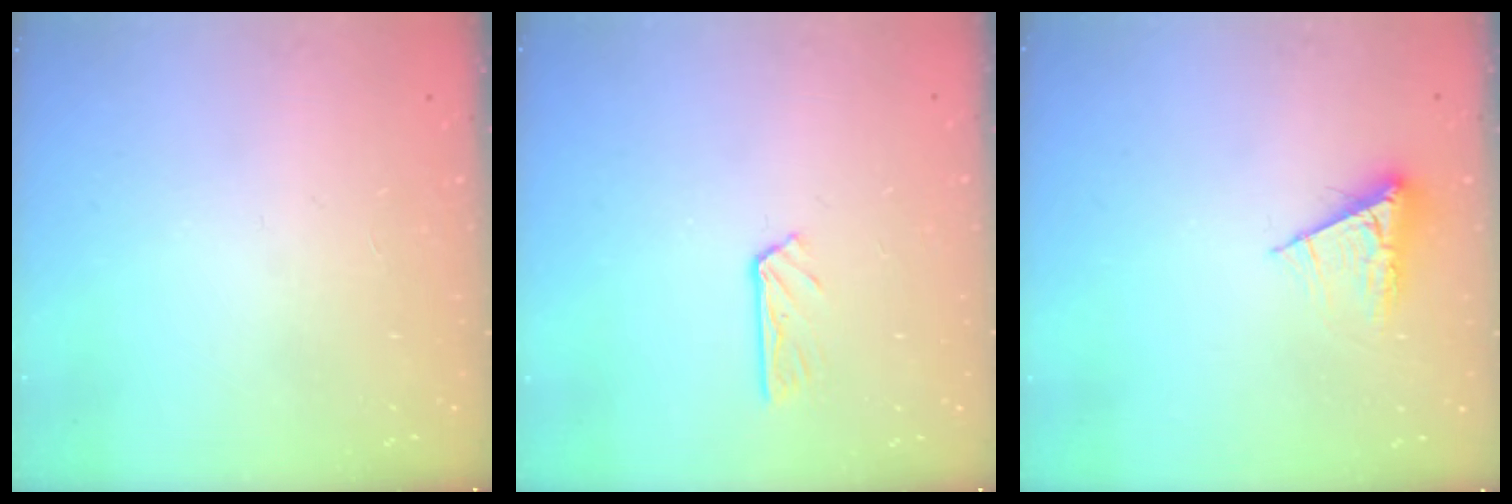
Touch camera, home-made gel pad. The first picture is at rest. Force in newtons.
{"total": 3.8, "press": 3.8, "slide": 0.2}
{"total": 6.6, "press": 6.5, "slide": 0.6}